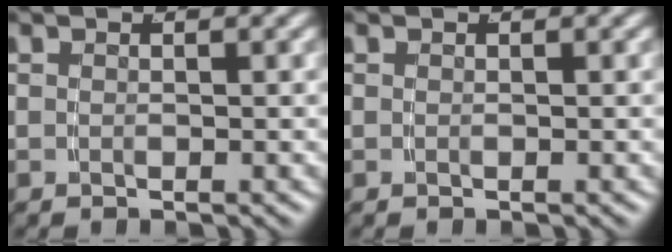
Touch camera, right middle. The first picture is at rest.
{"total": 0.0}